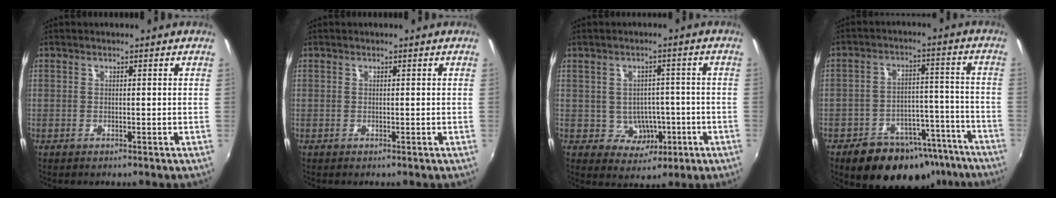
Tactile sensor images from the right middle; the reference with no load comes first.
{"total": 0.0}
{"total": 5.9, "force": [-1.4, 5.4, 1.9], "torque": [-0.046, 0.013, -0.001]}
{"total": 17.6, "force": [-13.1, 9.5, 7.0], "torque": [-0.128, 0.040, -0.162]}